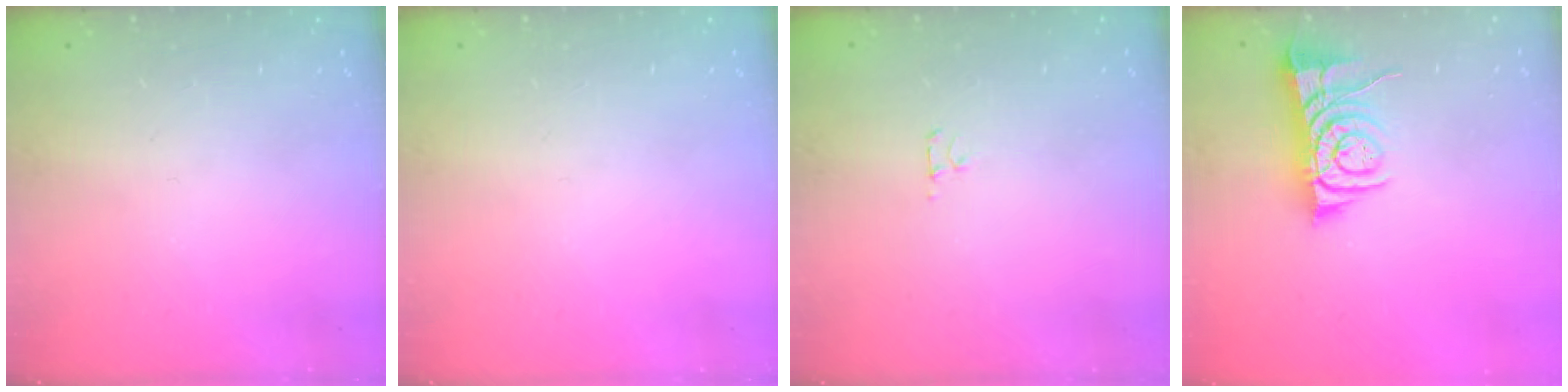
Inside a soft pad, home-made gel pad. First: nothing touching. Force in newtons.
{"total": 0.0}
{"total": 2.7, "press": 2.7, "slide": 0.3}
{"total": 7.7, "press": 7.6, "slide": 1.1}